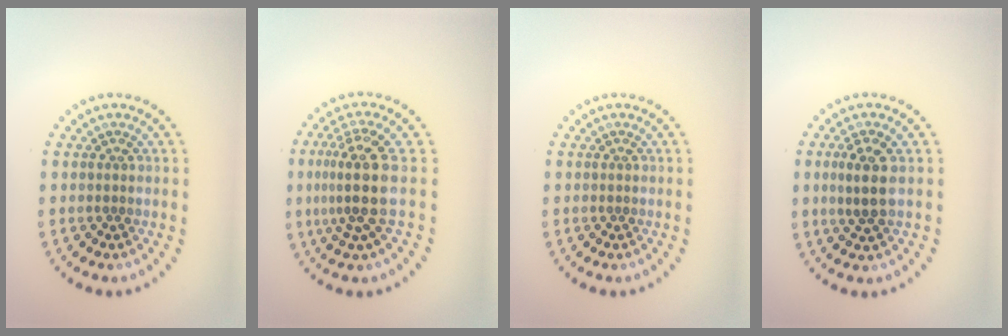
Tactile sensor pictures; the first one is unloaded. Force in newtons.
{"total": 4.2, "press": 3.4, "slide": 2.5}
{"total": 0.0}
{"total": 2.7, "press": 2.5, "slide": 0.9}